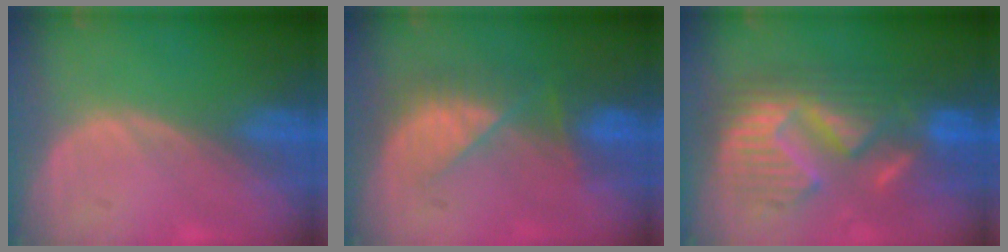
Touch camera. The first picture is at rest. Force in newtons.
{"total": 7.5, "press": 6.7, "slide": 3.4}
{"total": 11.5, "press": 11.4, "slide": 1.0}